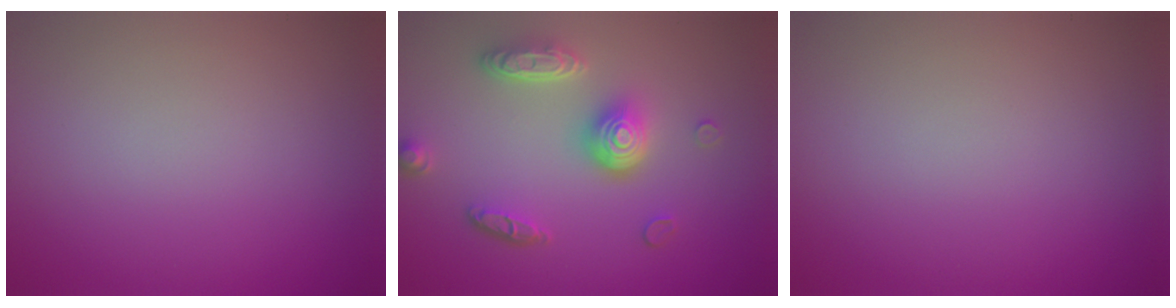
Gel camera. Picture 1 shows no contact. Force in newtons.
{"total": 5.0, "press": 3.7, "slide": 3.4}
{"total": 0.0}